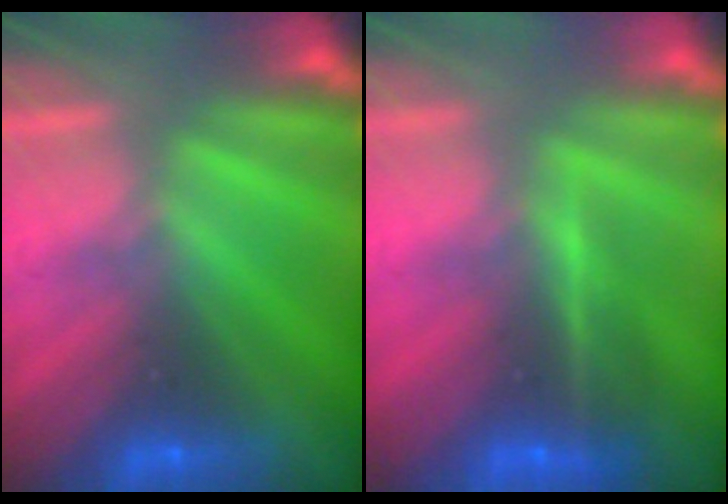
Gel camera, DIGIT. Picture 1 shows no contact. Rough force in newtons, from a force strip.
{"total": 1.7}